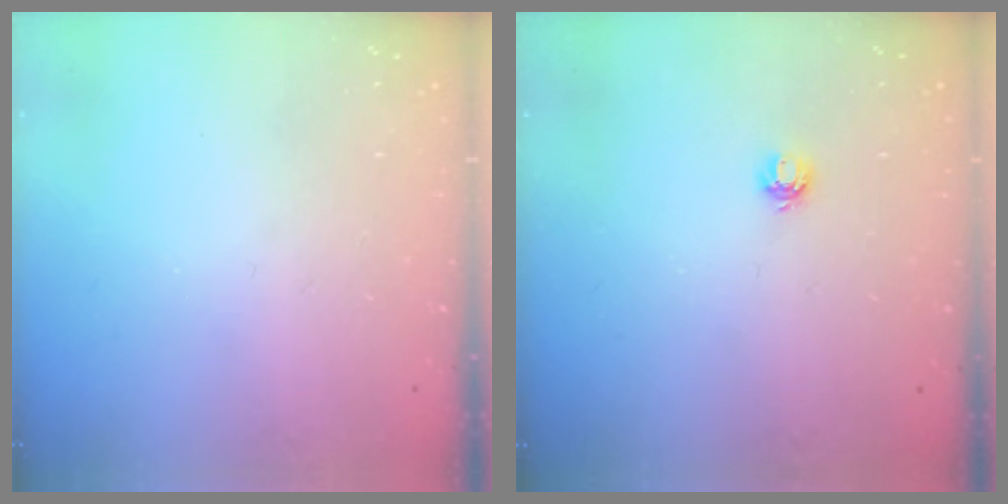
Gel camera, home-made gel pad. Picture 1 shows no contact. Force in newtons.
{"total": 3.7, "press": 3.7, "slide": 0.5}